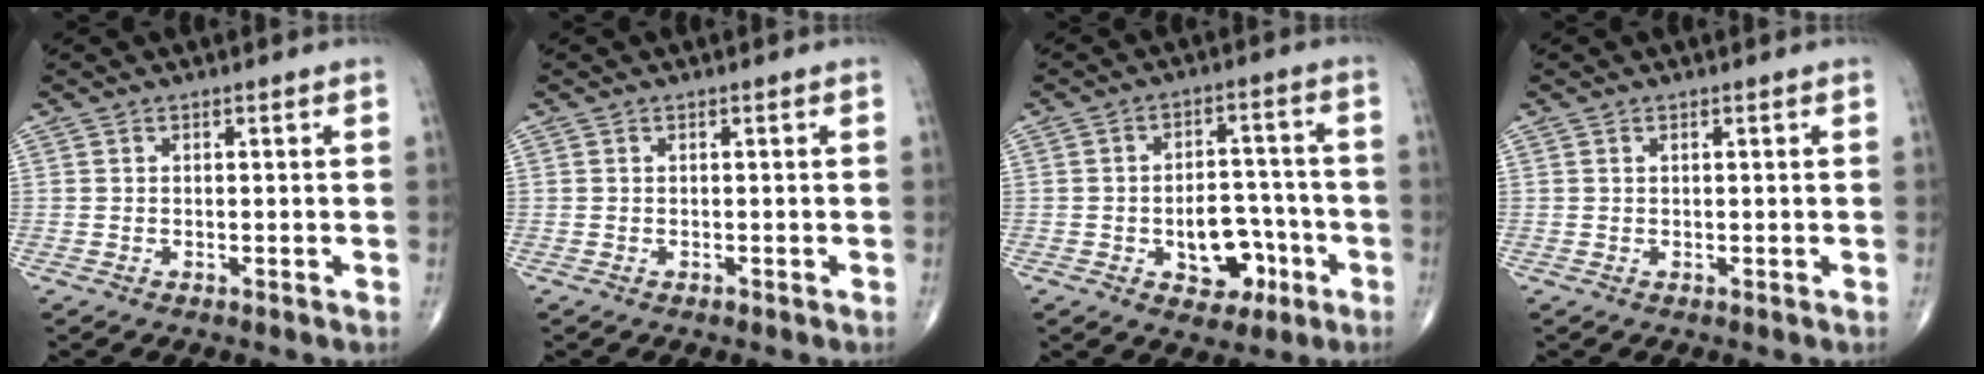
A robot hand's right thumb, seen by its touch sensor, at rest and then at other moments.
{"total": 0.0}
{"total": 9.9, "force": [-3.5, 6.7, 6.4], "torque": [-0.047, 0.038, -0.042]}
{"total": 0.0}